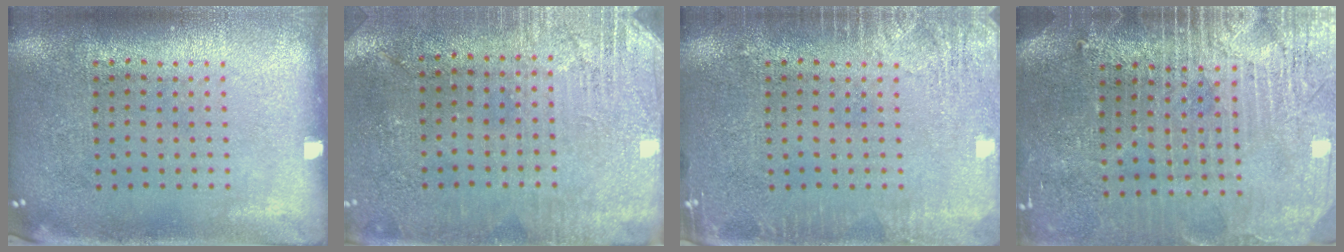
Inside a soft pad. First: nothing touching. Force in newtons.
{"total": 2.8, "press": 2.5, "slide": 1.2}
{"total": 2.5, "press": 2.5, "slide": 0.4}
{"total": 3.8, "press": 3.5, "slide": 1.5}